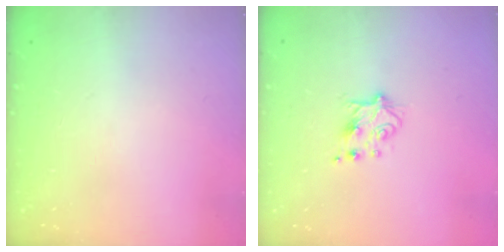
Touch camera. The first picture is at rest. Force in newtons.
{"total": 5.5, "press": 5.4, "slide": 1.0}